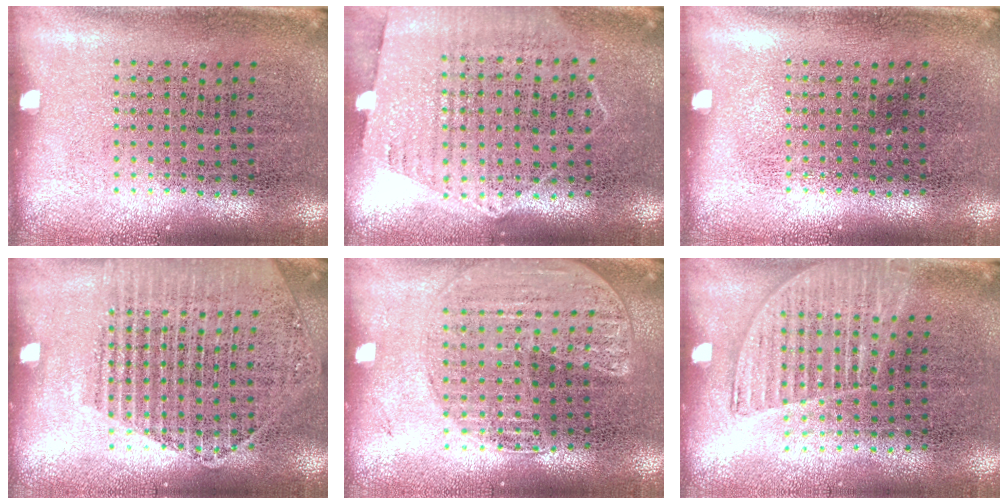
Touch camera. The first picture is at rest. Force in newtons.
{"total": 1.1, "press": 1.0, "slide": 0.4}
{"total": 0.0}
{"total": 1.7, "press": 1.6, "slide": 0.4}
{"total": 1.6, "press": 1.5, "slide": 0.4}
{"total": 1.3, "press": 1.2, "slide": 0.5}